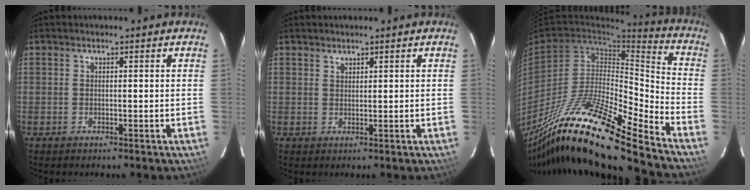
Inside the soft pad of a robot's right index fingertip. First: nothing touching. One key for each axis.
{"total": 1.0, "fx": 0.9, "fy": 0.4, "fz": 0.1, "tx": -0.003, "ty": 0.002, "tz": 0.018}
{"total": 24.7, "fx": -19.0, "fy": 2.9, "fz": 15.6, "tx": -0.271, "ty": -0.035, "tz": -0.340}